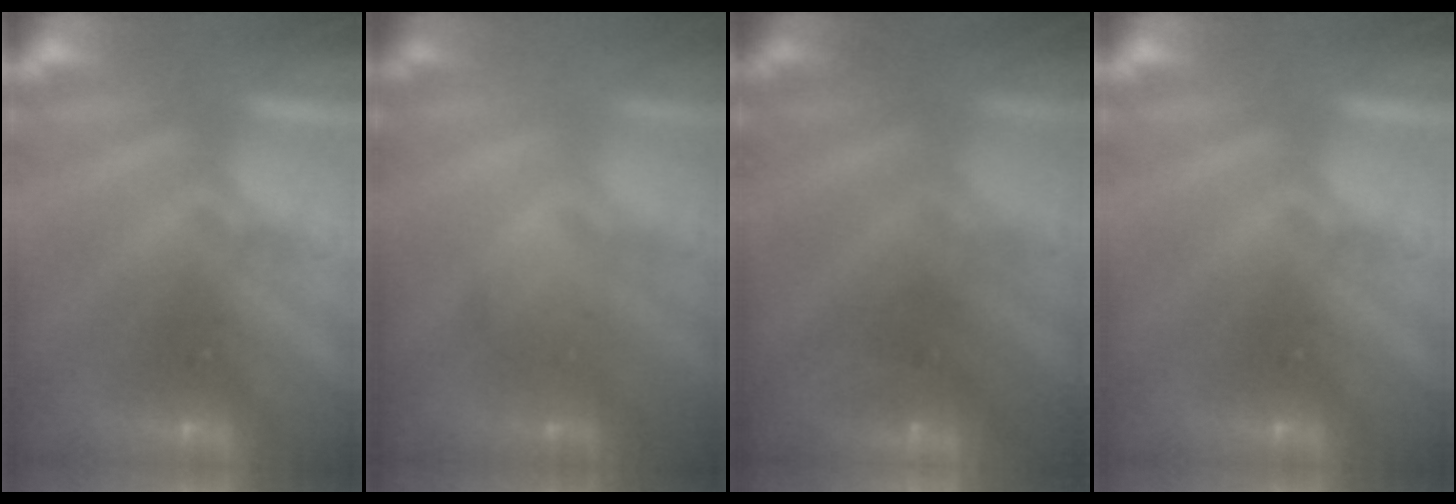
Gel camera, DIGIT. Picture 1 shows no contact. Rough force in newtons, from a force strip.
{"total": 2.2}
{"total": 4.8}
{"total": 0.0}